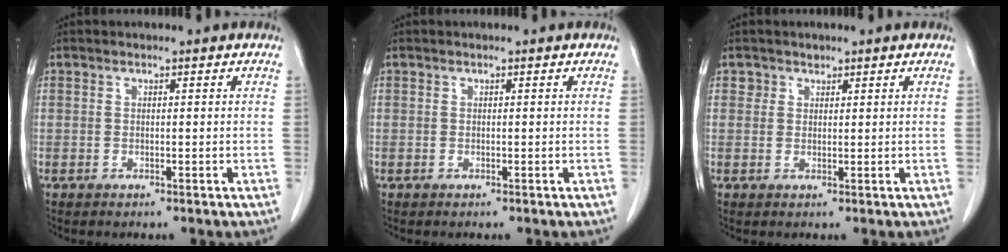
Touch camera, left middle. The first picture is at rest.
{"total": 0.0}
{"total": 1.2, "force": [0.9, 0.9, -0.1], "torque": [0.010, -0.001, 0.009]}